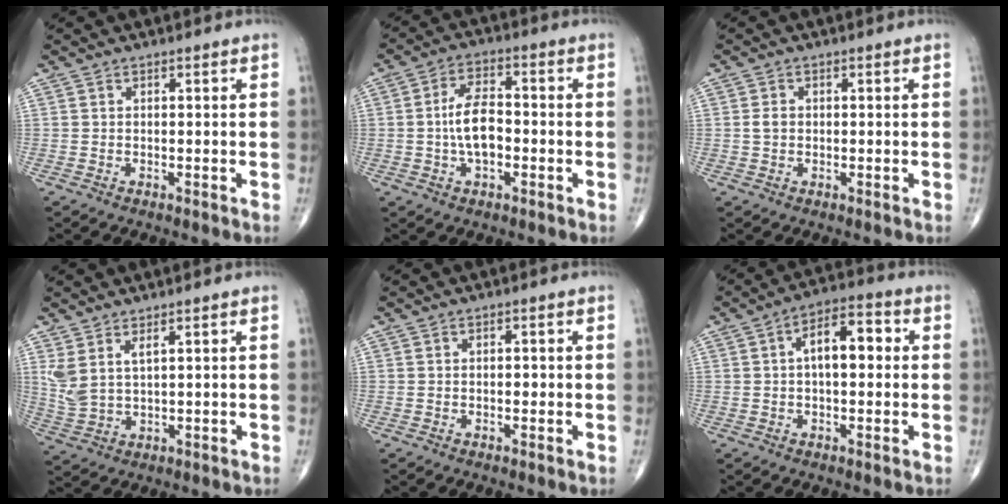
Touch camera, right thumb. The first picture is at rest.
{"total": 8.0, "force": [-1.1, 4.2, 6.8], "torque": [-0.123, 0.018, -0.026]}
{"total": 1.8, "force": [0.0, 1.4, 1.1], "torque": [-0.020, 0.005, 0.001]}
{"total": 5.4, "force": [2.7, 2.0, 4.3], "torque": [-0.104, -0.015, 0.068]}
{"total": 1.1, "force": [-0.1, 0.6, 0.9], "torque": [-0.013, 0.000, -0.001]}
{"total": 9.2, "force": [1.2, 4.6, 7.9], "torque": [-0.112, 0.026, 0.011]}